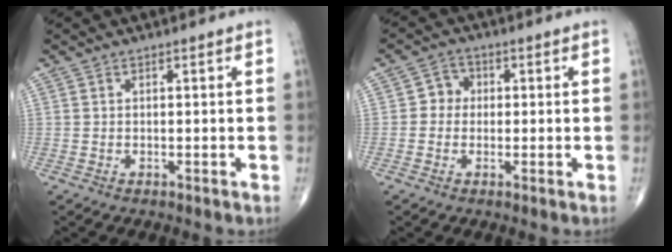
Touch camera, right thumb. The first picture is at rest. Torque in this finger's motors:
{"motor_torque": [-0.07, 0.04, 0.05, 0.04, 0.00]}